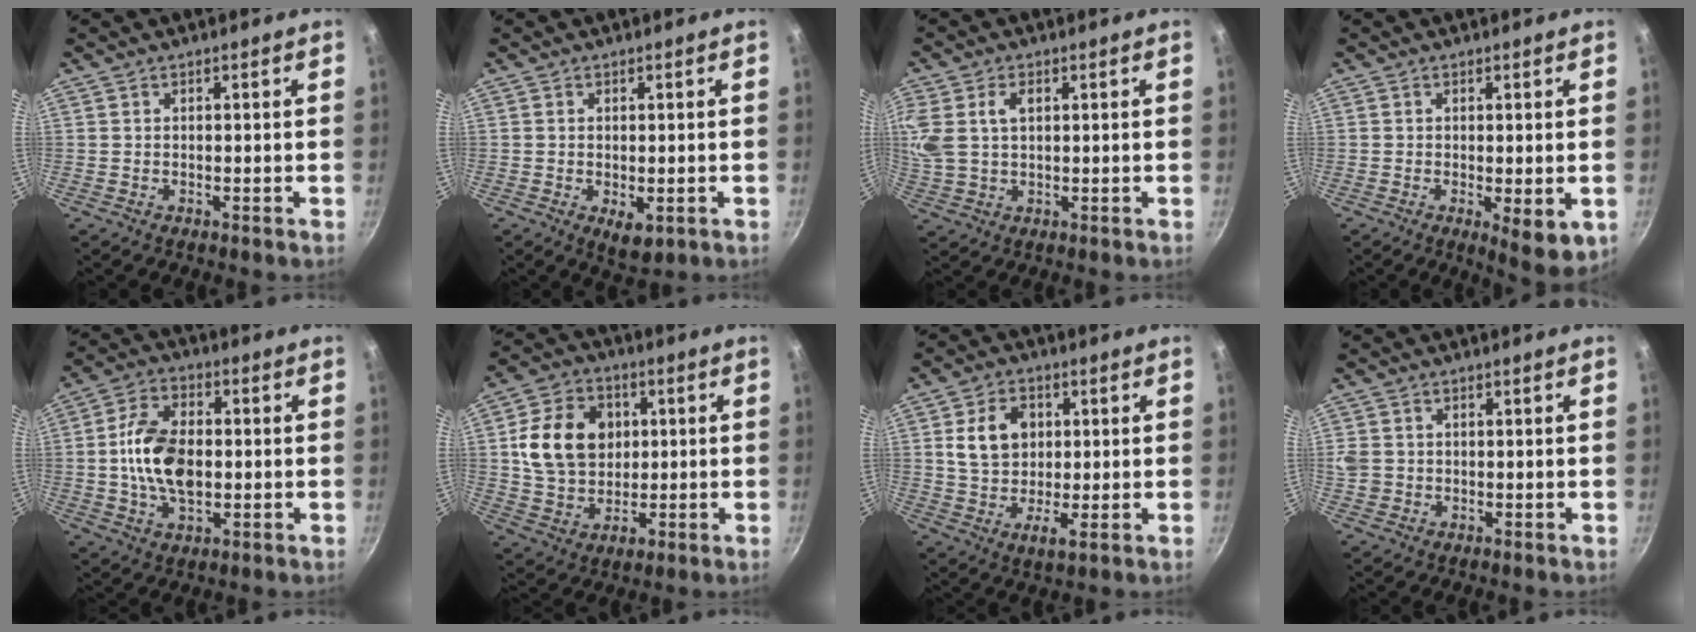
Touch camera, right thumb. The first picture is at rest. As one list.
[{"total": 4.0, "force": [-1.2, 2.0, 3.2], "torque": [-0.046, -0.009, -0.011]}, {"total": 11.0, "force": [2.7, 7.2, 7.9], "torque": [-0.208, 0.011, 0.060]}, {"total": 6.6, "force": [-1.7, 2.1, 6.0], "torque": [-0.082, -0.019, -0.020]}, {"total": 13.1, "force": [-0.3, 7.7, 10.5], "torque": [-0.188, 0.012, -0.007]}, {"total": 15.2, "force": [2.2, 11.8, 9.3], "torque": [-0.137, 0.008, 0.041]}, {"total": 10.5, "force": [2.1, 7.2, 7.4], "torque": [-0.115, -0.005, 0.040]}, {"total": 3.2, "force": [-0.1, 2.9, 1.5], "torque": [-0.026, 0.006, 0.004]}]